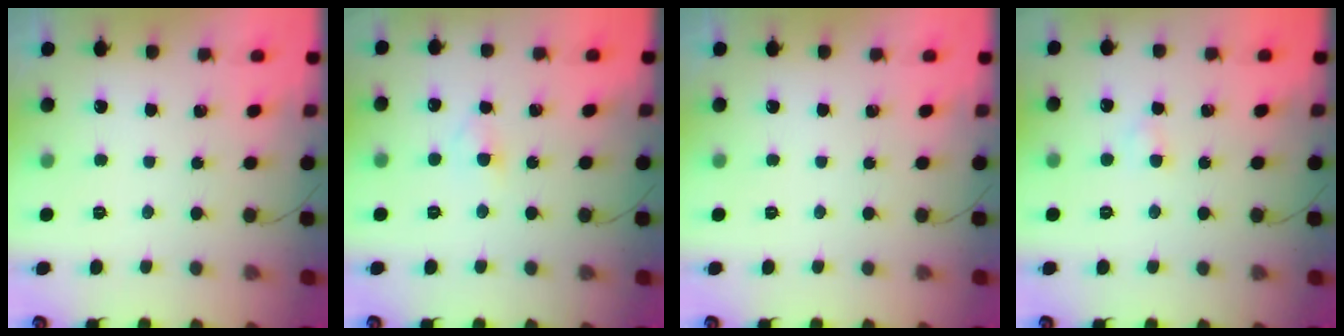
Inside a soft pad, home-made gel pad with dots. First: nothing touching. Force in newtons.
{"total": 2.5, "press": 2.3, "slide": 1.0}
{"total": 0.0}
{"total": 2.3, "press": 2.1, "slide": 0.8}